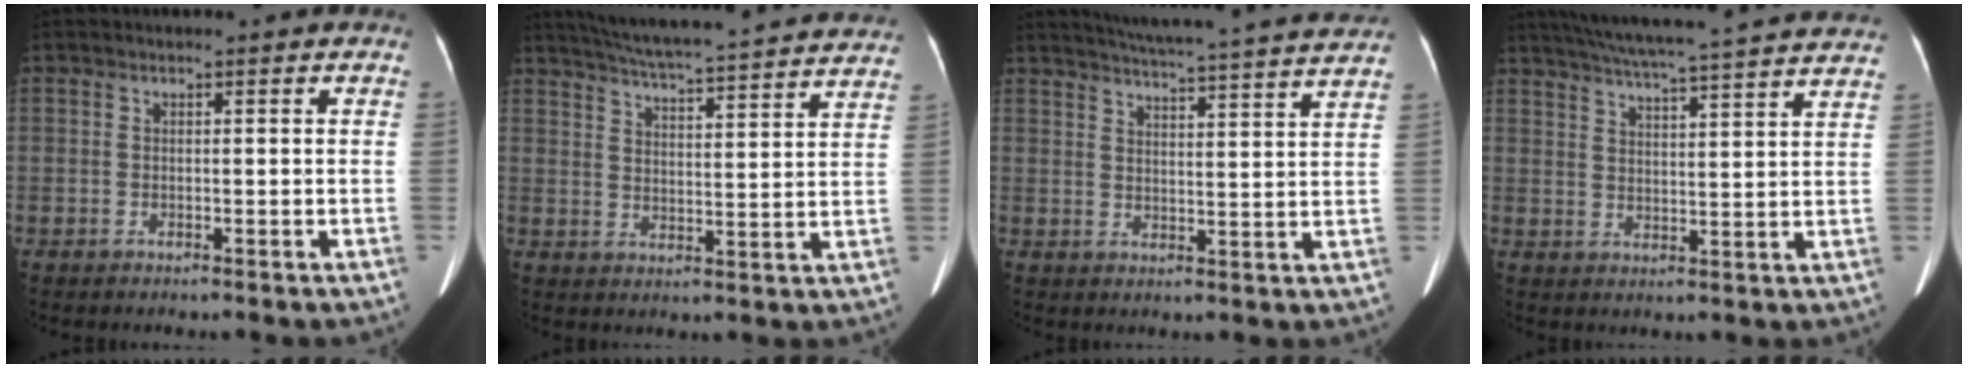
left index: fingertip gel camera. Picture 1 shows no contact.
{"total": 27.2, "force": [25.0, 2.1, 10.5], "torque": [-0.176, -0.023, 0.317]}
{"total": 21.2, "force": [19.6, -0.5, 8.0], "torque": [-0.130, -0.017, 0.246]}
{"total": 24.6, "force": [22.2, 0.9, 10.5], "torque": [-0.180, 0.004, 0.288]}